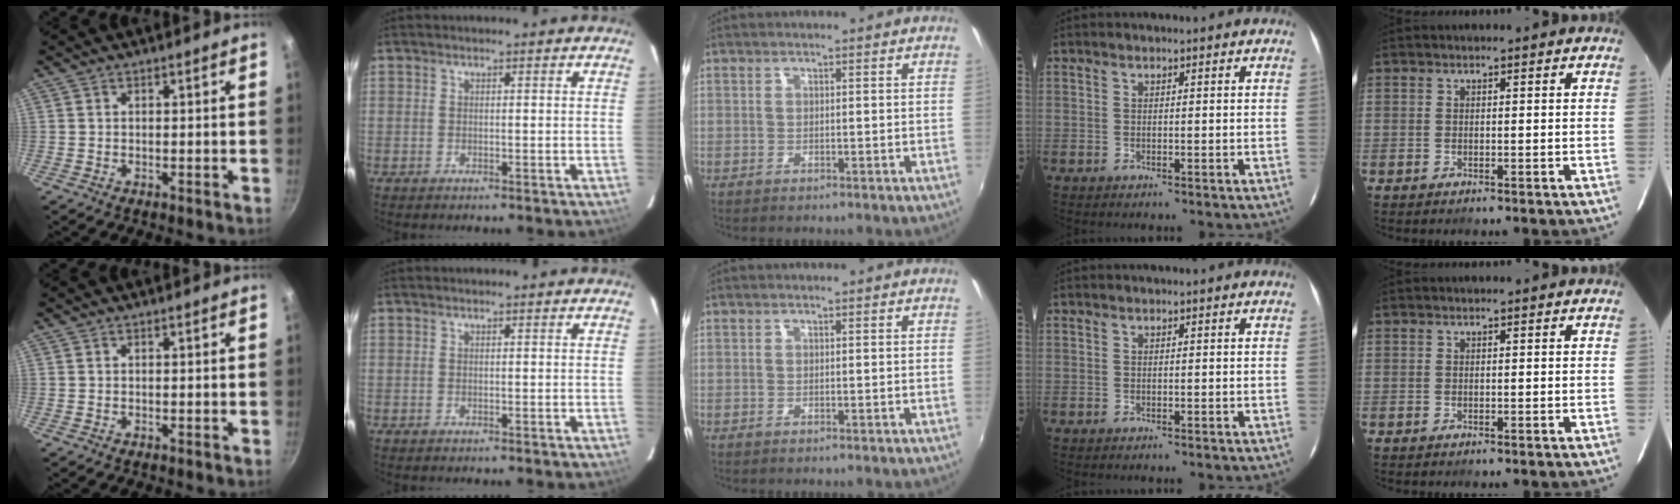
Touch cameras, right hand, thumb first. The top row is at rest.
{}